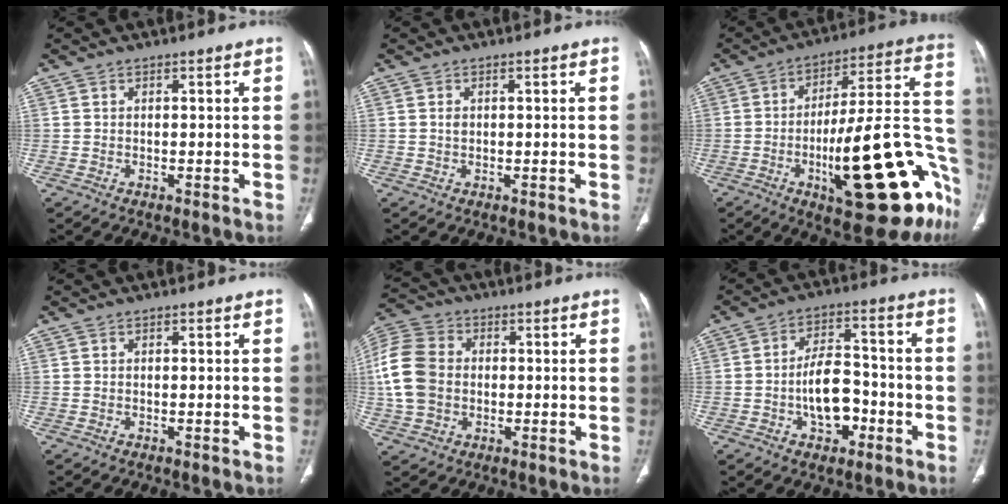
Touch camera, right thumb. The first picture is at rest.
{"total": 1.0, "force": [0.2, 0.8, 0.6], "torque": [-0.005, 0.004, 0.003]}
{"total": 30.9, "force": [-9.8, 9.3, 27.8], "torque": [-0.310, 0.038, -0.128]}
{"total": 0.0}
{"total": 12.8, "force": [0.1, 10.0, 8.0], "torque": [-0.154, 0.023, -0.003]}
{"total": 9.9, "force": [-3.0, 6.1, 7.2], "torque": [-0.090, 0.036, -0.050]}